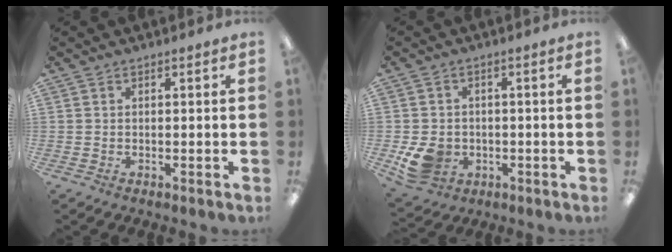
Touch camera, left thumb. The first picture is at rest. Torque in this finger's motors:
{"motor_torque": [-0.05, 0.17, 0.05, -0.01, 0.06]}